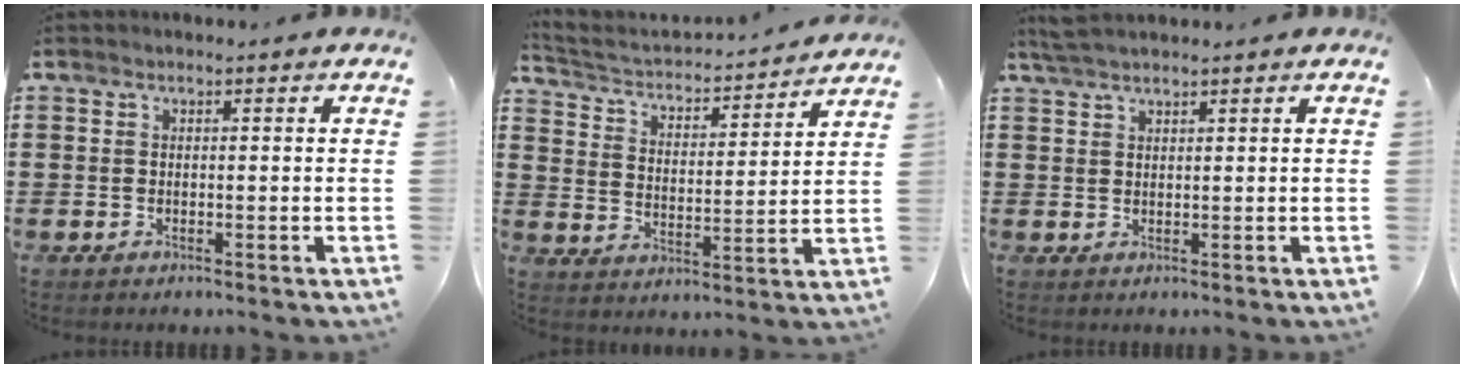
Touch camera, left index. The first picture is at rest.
{"total": 2.6, "force": [2.5, 0.7, 0.5], "torque": [-0.031, -0.027, 0.031]}
{"total": 2.1, "force": [2.0, 0.0, 0.8], "torque": [-0.019, 0.002, 0.039]}